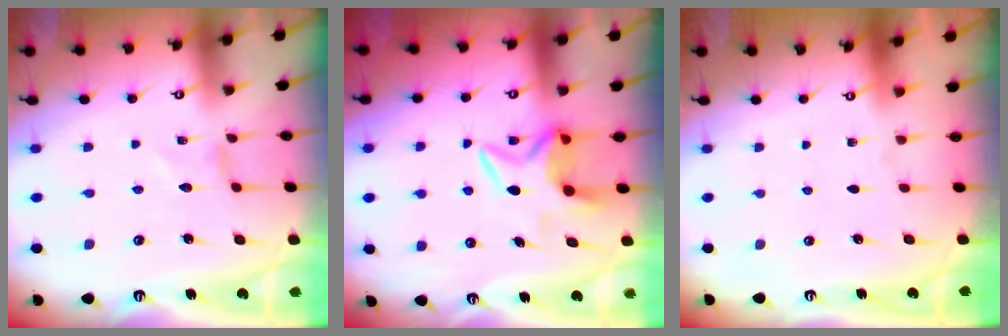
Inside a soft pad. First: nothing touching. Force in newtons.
{"total": 6.4, "press": 6.4, "slide": 0.4}
{"total": 0.0}